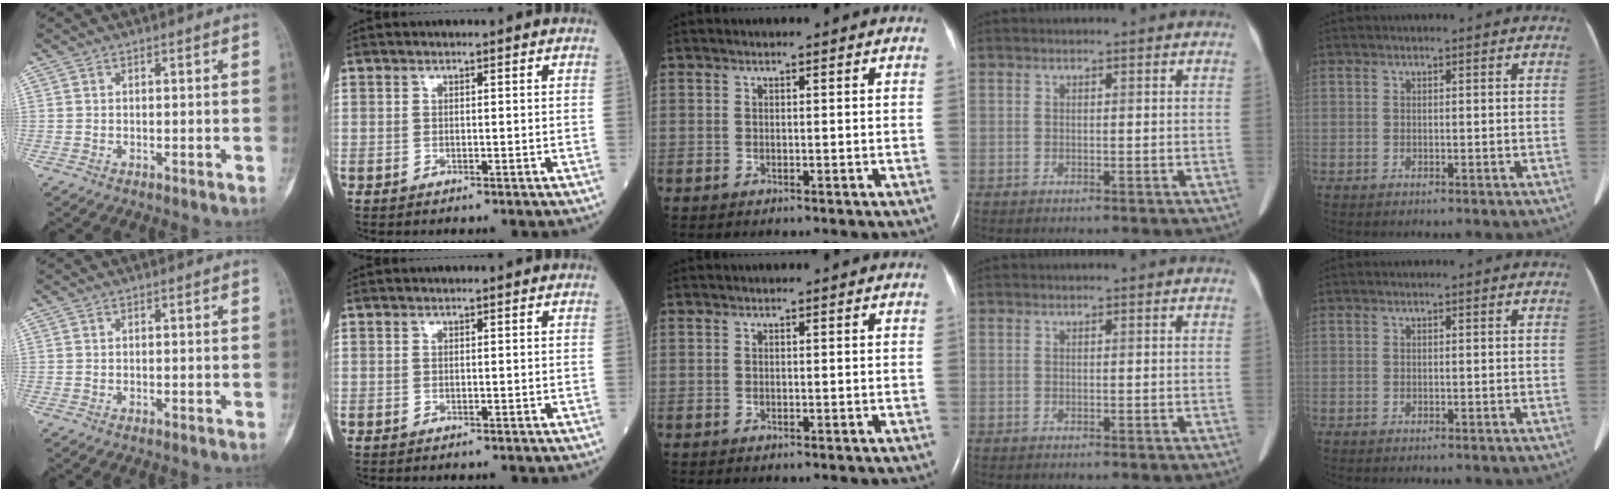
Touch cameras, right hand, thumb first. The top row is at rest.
{}